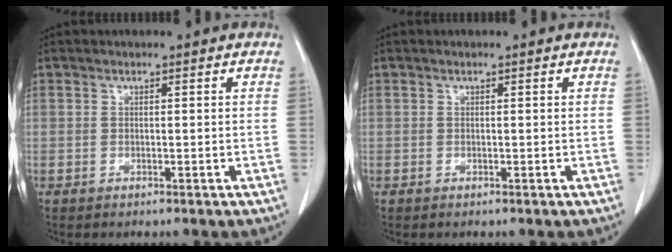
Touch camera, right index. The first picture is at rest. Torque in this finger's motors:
{"motor_torque": [0.14, 0.02, 0.02, 0.01]}